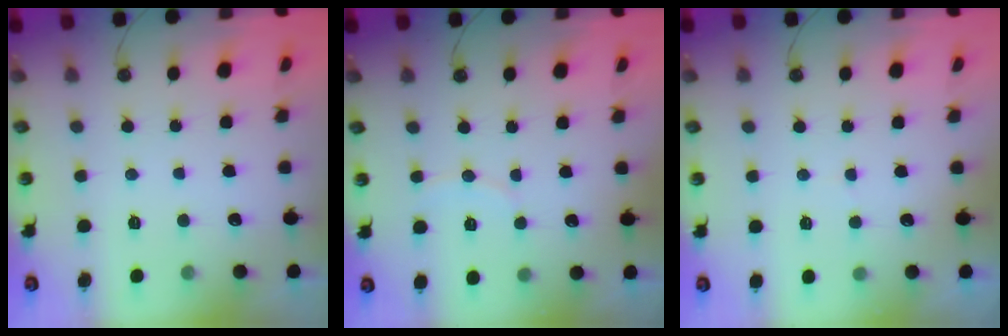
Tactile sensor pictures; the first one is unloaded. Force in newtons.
{"total": 5.1, "press": 5.1, "slide": 0.4}
{"total": 2.8, "press": 2.6, "slide": 1.1}